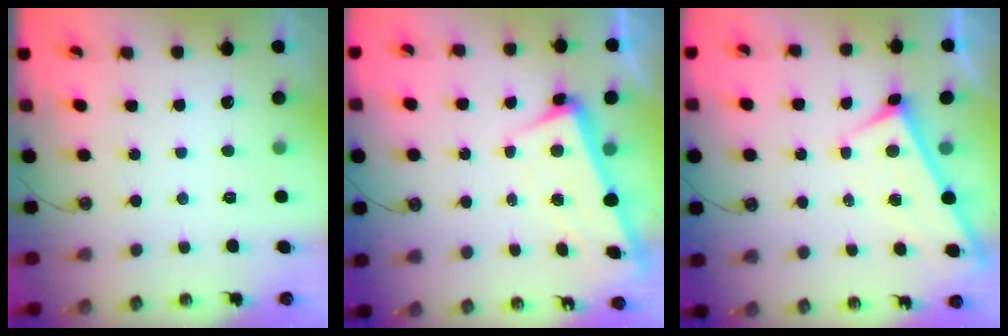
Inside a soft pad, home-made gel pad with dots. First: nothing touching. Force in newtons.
{"total": 2.9, "press": 2.8, "slide": 1.0}
{"total": 1.4, "press": 1.3, "slide": 0.5}